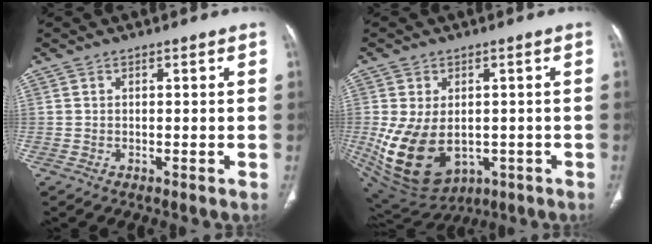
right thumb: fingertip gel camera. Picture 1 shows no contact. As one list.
[{"total": 15.4, "force": [-2.4, 10.5, 11.1], "torque": [-0.199, -0.008, -0.007]}]